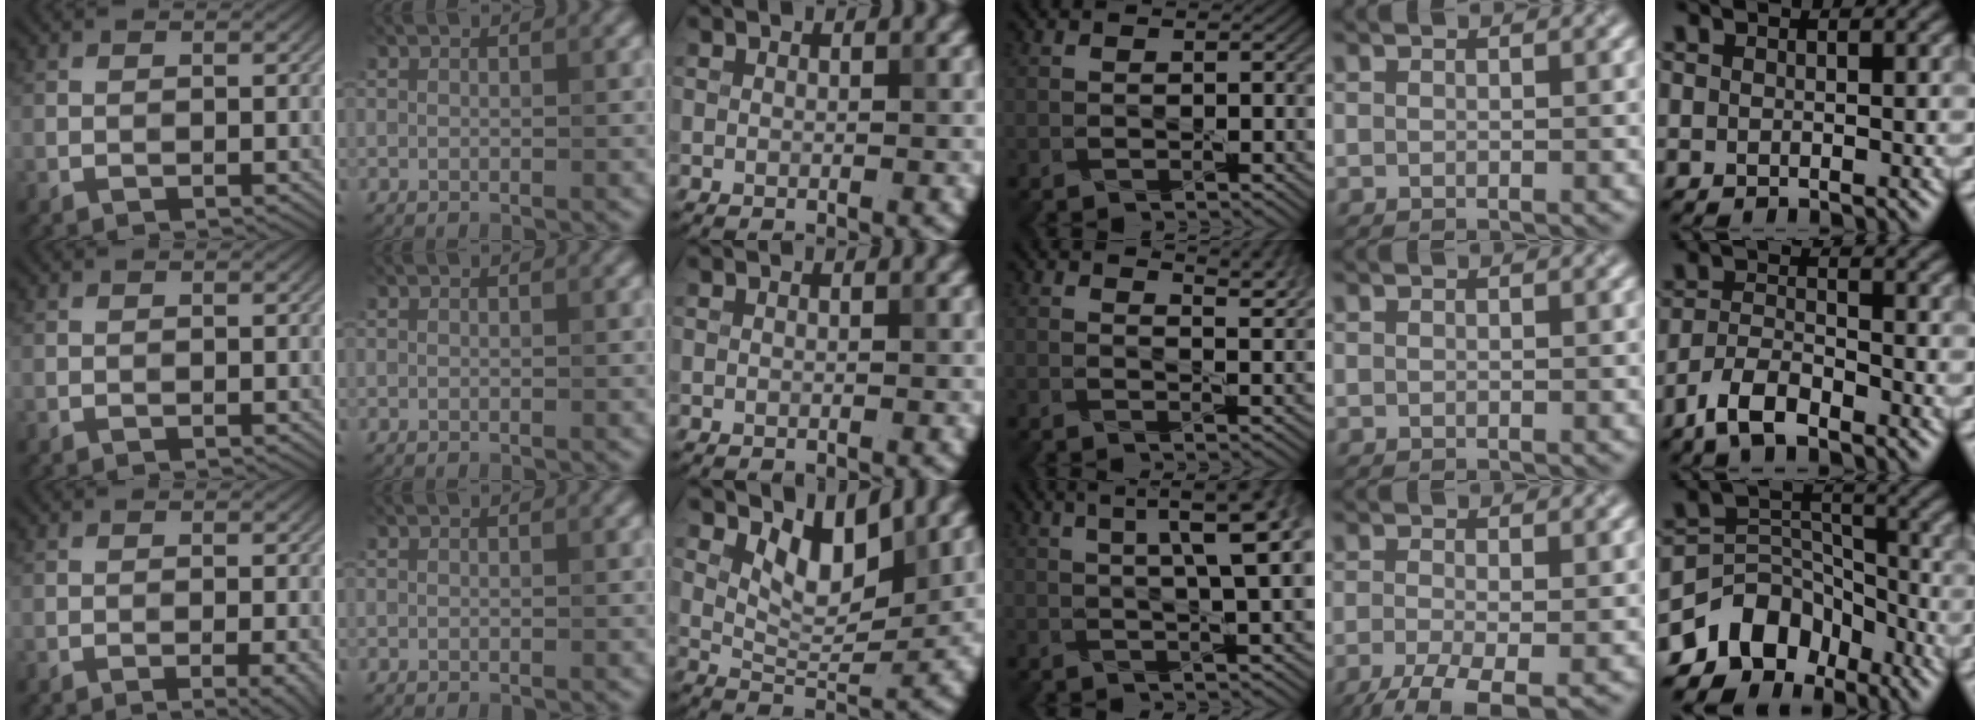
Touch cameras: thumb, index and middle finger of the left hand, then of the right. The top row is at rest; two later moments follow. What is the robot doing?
{"motion": "pour", "object": "sugar"}